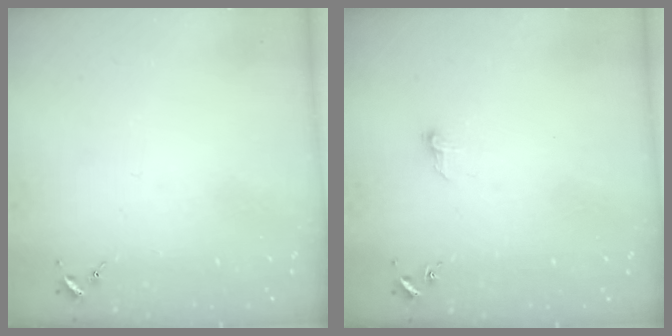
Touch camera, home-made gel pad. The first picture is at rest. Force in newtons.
{"total": 4.1, "press": 4.0, "slide": 0.3}